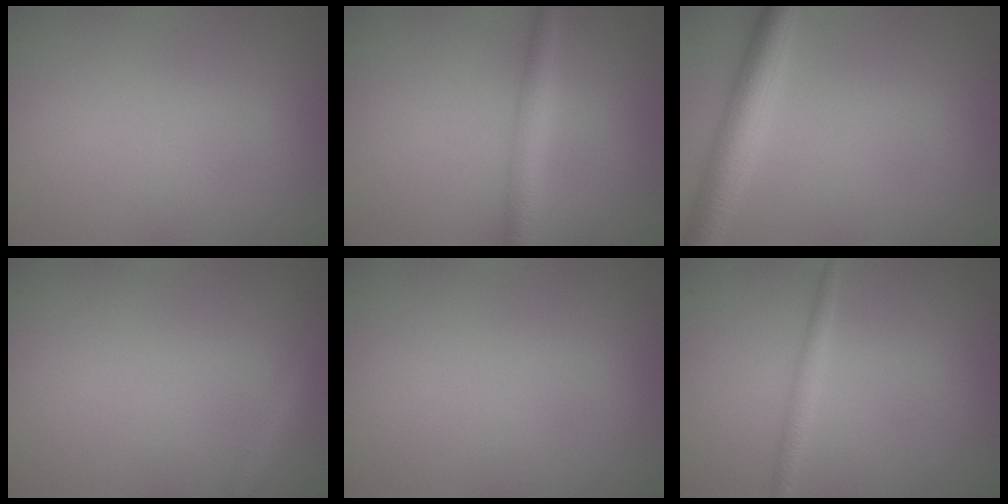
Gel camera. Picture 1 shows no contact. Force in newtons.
{"total": 2.7, "press": 2.7, "slide": 0.1}
{"total": 4.2, "press": 4.2, "slide": 0.1}
{"total": 1.4, "press": 1.4, "slide": 0.1}
{"total": 0.0}
{"total": 1.4, "press": 1.4, "slide": 0.1}